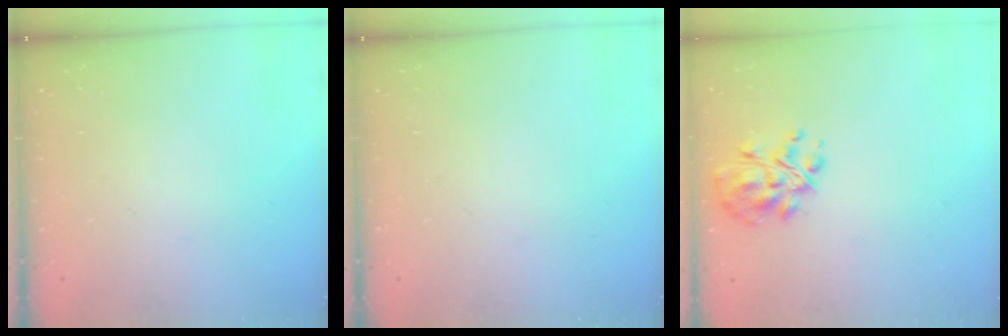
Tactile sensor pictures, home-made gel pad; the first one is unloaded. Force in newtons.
{"total": 0.0}
{"total": 10.6, "press": 10.0, "slide": 3.5}